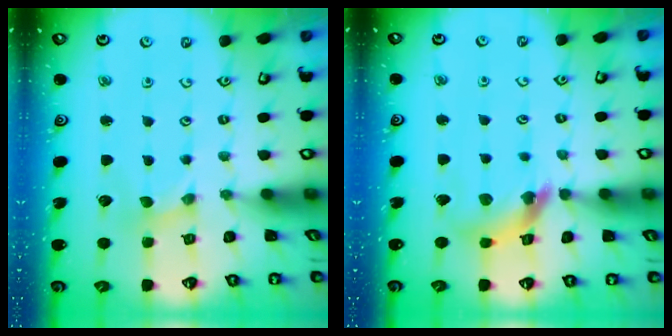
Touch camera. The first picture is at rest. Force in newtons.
{"total": 11.4, "press": 11.3, "slide": 1.3}